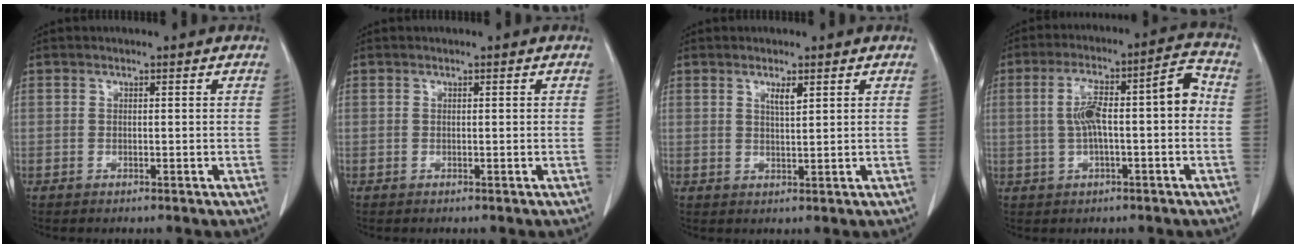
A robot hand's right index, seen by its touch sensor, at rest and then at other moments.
{"total": 0.0}
{"total": 2.0, "force": [1.2, 0.2, 1.6], "torque": [-0.033, -0.003, 0.023]}
{"total": 11.1, "force": [0.0, 2.3, 10.8], "torque": [-0.184, 0.044, 0.002]}